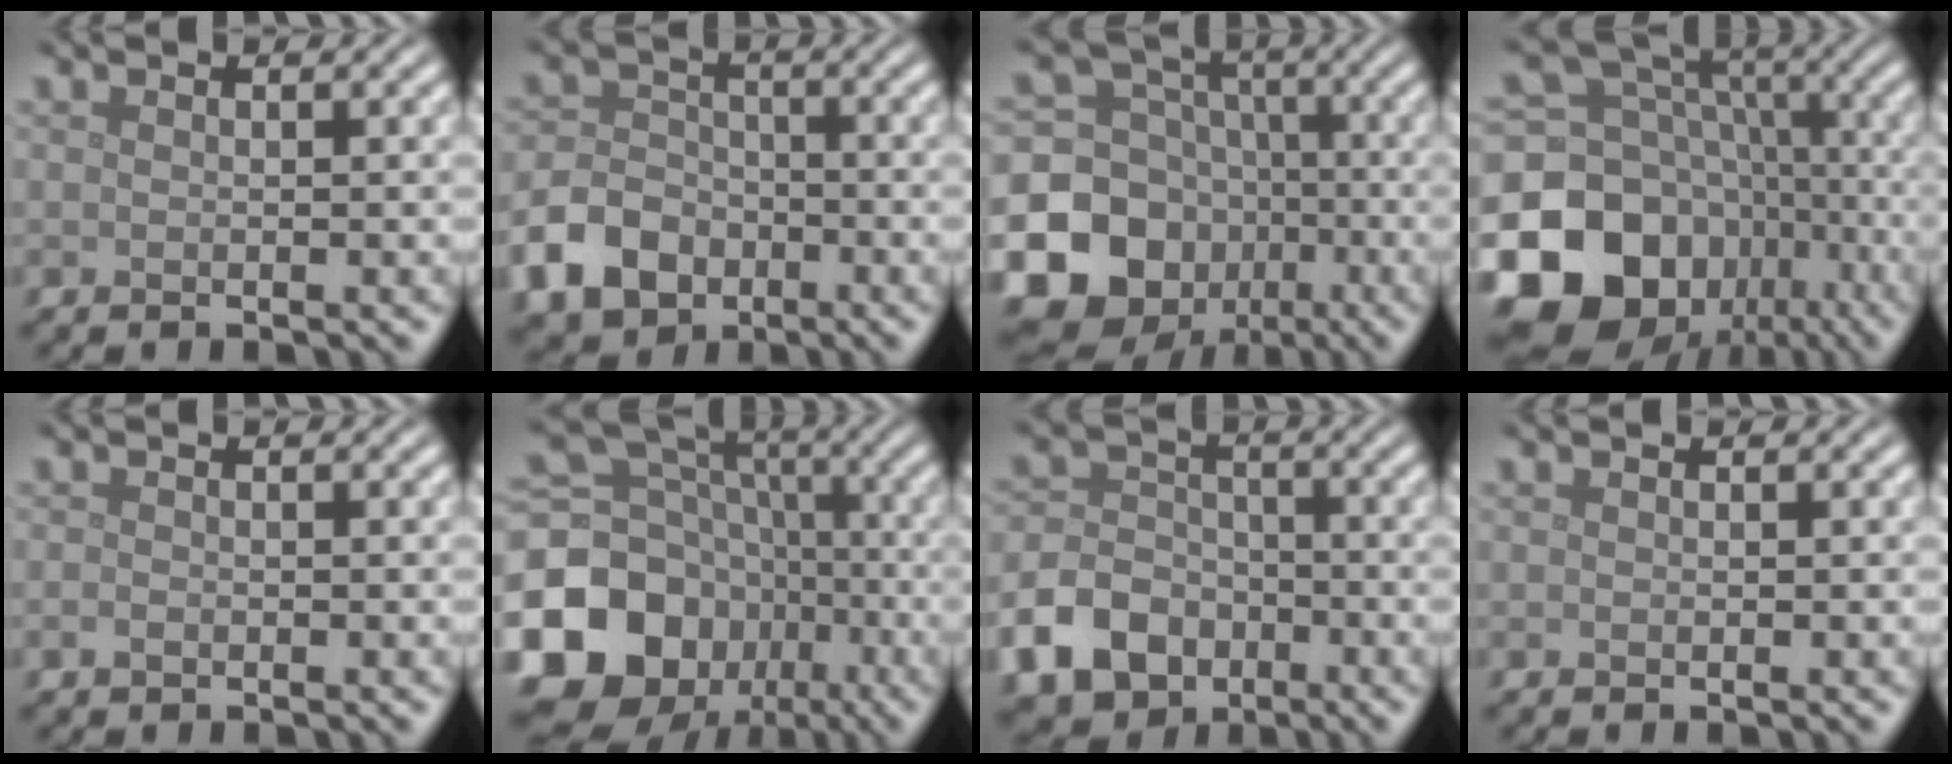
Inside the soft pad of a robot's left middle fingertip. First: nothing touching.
{"total": 6.1, "force": [-3.2, 4.4, 2.7], "torque": [-0.063, -0.002, -0.070]}
{"total": 16.9, "force": [-6.0, 14.9, 5.1], "torque": [-0.140, -0.042, -0.117]}
{"total": 17.7, "force": [-7.7, 14.0, 7.7], "torque": [-0.196, -0.013, -0.129]}
{"total": 0.6, "force": [-0.3, 0.4, 0.3], "torque": [-0.008, -0.001, -0.007]}
{"total": 18.8, "force": [-7.3, 15.7, 7.2], "torque": [-0.181, -0.022, -0.136]}
{"total": 8.7, "force": [-4.8, 6.5, 3.2], "torque": [-0.061, -0.018, -0.104]}
{"total": 0.0}